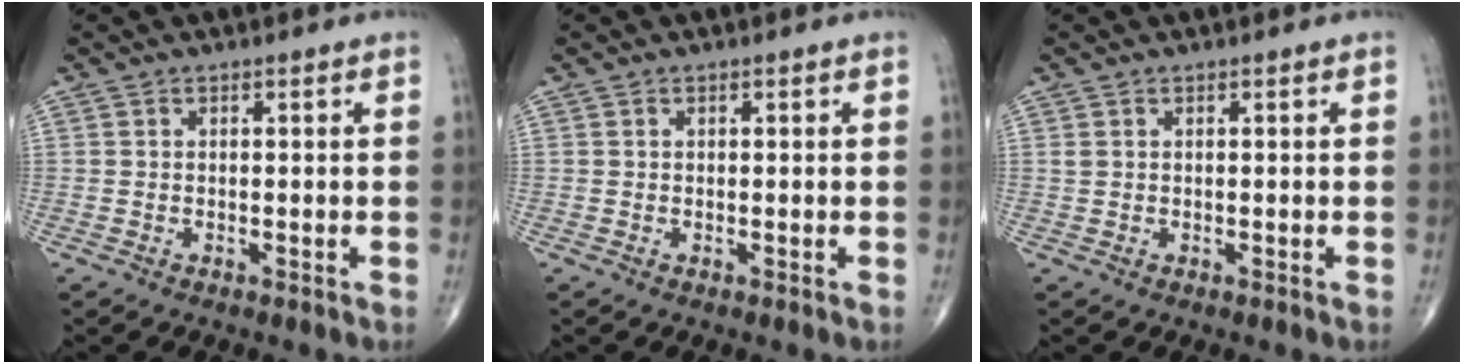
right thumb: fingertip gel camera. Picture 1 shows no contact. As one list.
[{"total": 0.0}, {"total": 0.6, "force": [0.2, 0.4, 0.3], "torque": [-0.007, 0.005, 0.007]}]